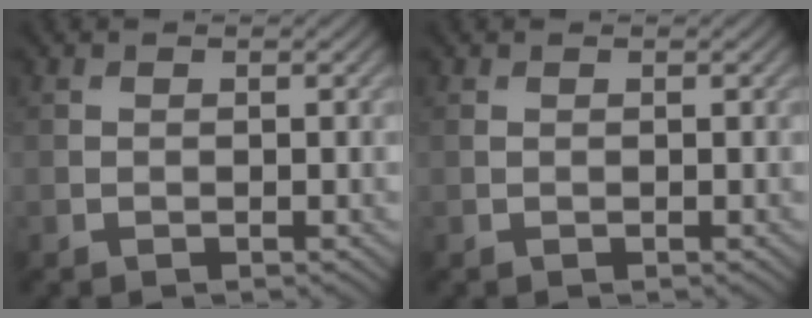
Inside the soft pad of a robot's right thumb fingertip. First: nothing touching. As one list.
[{"total": 0.0}]